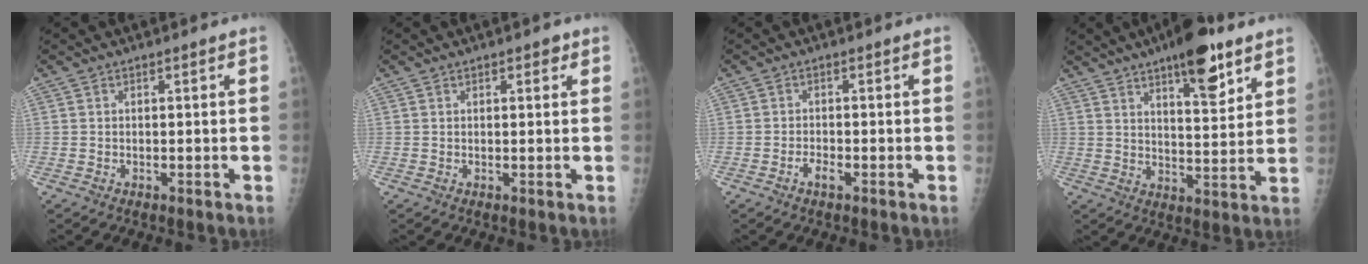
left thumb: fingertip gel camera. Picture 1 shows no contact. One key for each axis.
{"total": 1.6, "fx": 0.9, "fy": 0.8, "fz": 1.0, "tx": -0.004, "ty": -0.001, "tz": 0.009}
{"total": 1.8, "fx": -1.0, "fy": 0.8, "fz": 1.3, "tx": -0.024, "ty": 0.004, "tz": -0.020}
{"total": 12.8, "fx": 7.9, "fy": 4.1, "fz": 9.2, "tx": -0.113, "ty": -0.040, "tz": 0.118}